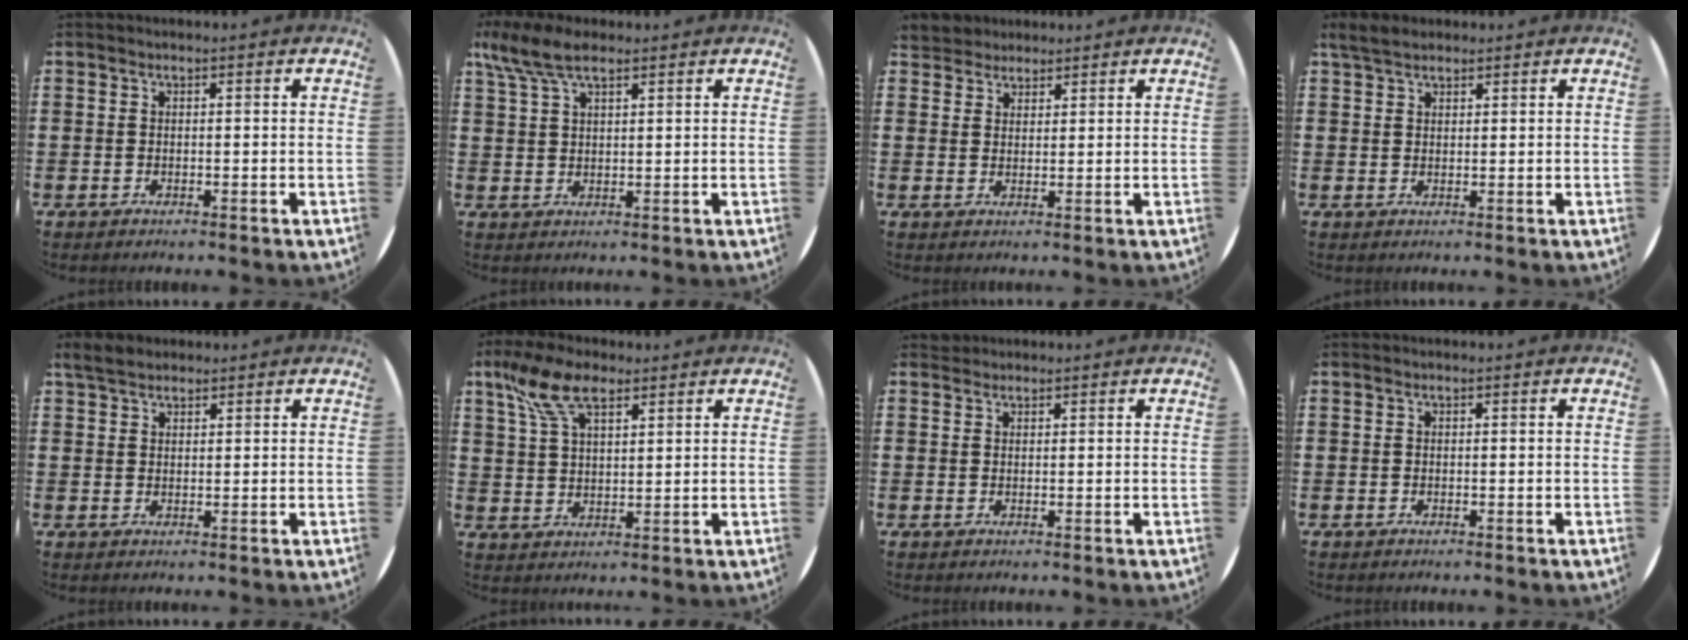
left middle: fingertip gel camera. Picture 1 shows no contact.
{"total": 6.1, "force": [4.2, 2.3, 3.8], "torque": [-0.085, 0.003, 0.078]}
{"total": 3.1, "force": [2.9, 1.2, -0.3], "torque": [-0.003, 0.002, 0.057]}
{"total": 2.9, "force": [2.4, 1.1, 1.2], "torque": [-0.020, 0.004, 0.044]}
{"total": 2.8, "force": [2.4, 1.1, 1.0], "torque": [-0.015, 0.004, 0.044]}
{"total": 8.2, "force": [5.2, 3.6, 5.2], "torque": [-0.115, 0.005, 0.095]}
{"total": 0.8, "force": [0.7, 0.2, -0.1], "torque": [0.002, 0.003, 0.015]}
{"total": 0.0}